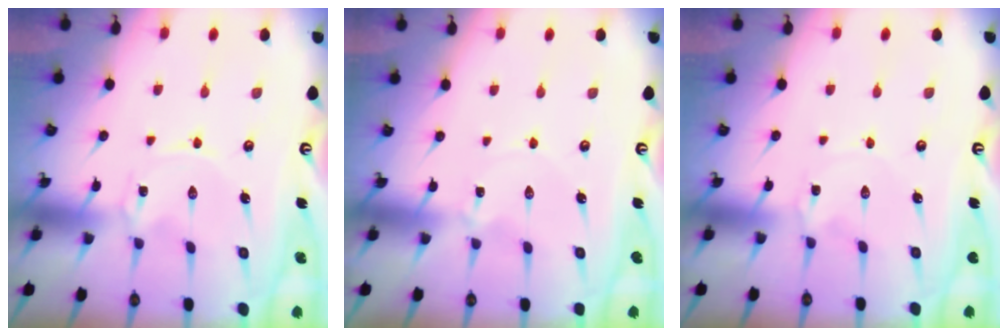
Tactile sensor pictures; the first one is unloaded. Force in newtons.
{"total": 0.0}
{"total": 2.1, "press": 2.1, "slide": 0.1}